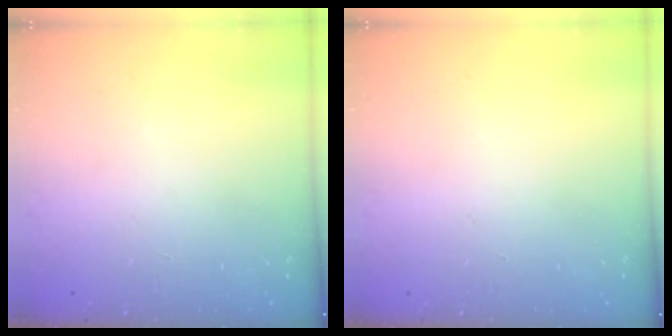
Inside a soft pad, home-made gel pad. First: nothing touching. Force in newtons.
{"total": 0.0}